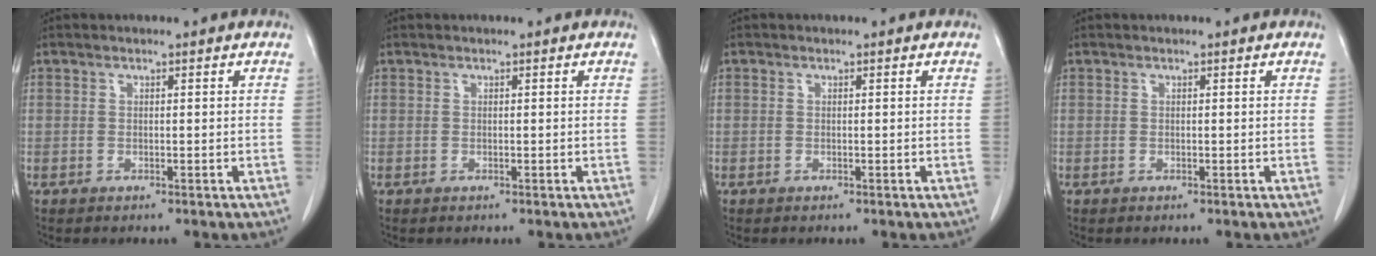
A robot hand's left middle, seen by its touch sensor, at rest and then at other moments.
{"total": 0.0}
{"total": 0.0}
{"total": 0.0}